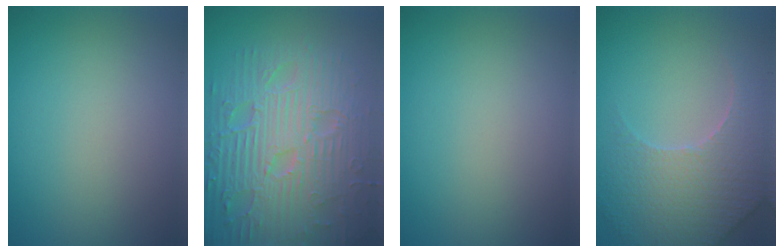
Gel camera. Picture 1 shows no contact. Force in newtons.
{"total": 11.3, "press": 7.4, "slide": 8.6}
{"total": 0.0}
{"total": 5.1, "press": 4.6, "slide": 2.1}